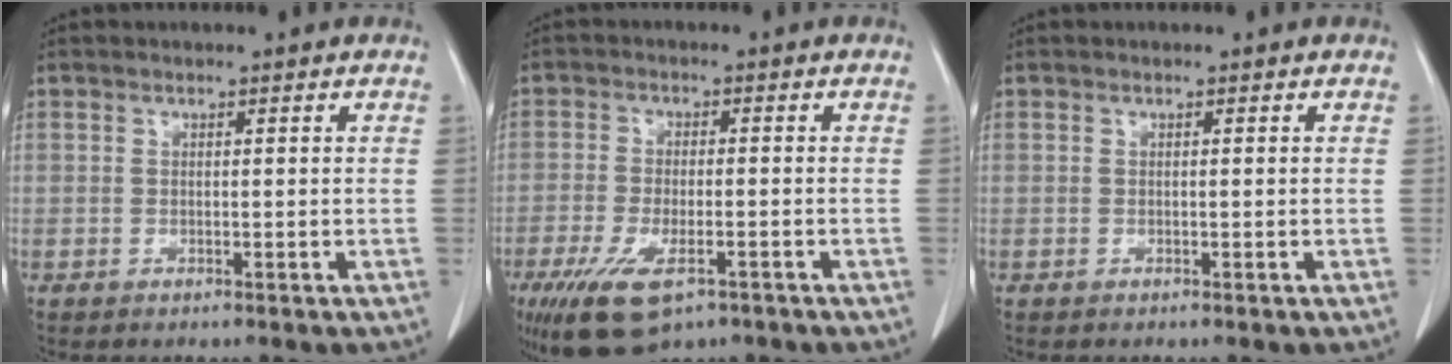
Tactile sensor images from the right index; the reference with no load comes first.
{"total": 10.6, "force": [-6.2, 4.0, 7.5], "torque": [-0.144, -0.020, -0.099]}
{"total": 0.0}